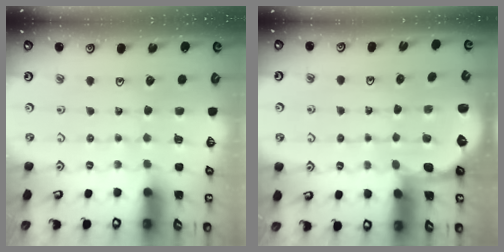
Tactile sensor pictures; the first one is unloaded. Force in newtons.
{"total": 1.8, "press": 1.7, "slide": 0.1}